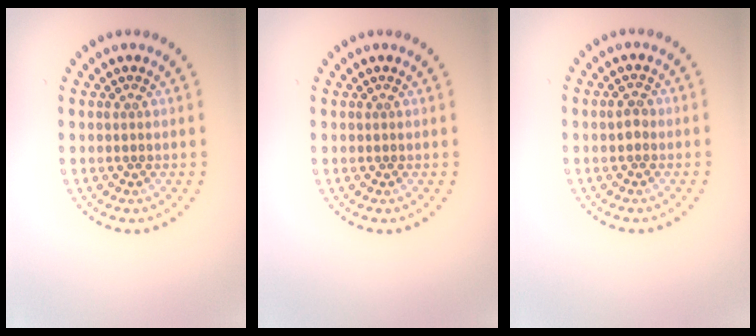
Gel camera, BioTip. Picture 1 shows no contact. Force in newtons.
{"total": 0.0}
{"total": 1.2, "press": 1.2, "slide": 0.2}